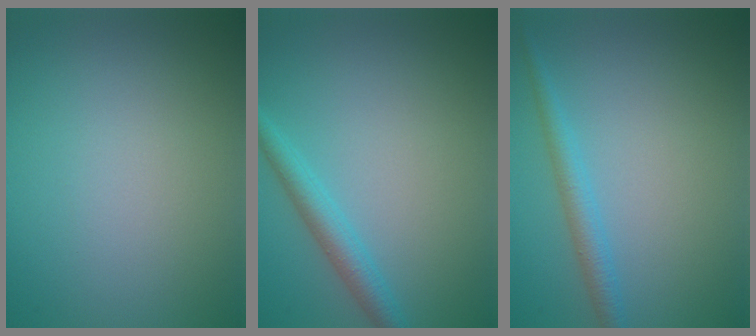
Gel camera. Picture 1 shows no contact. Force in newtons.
{"total": 2.7, "press": 2.7, "slide": 0.3}
{"total": 2.3, "press": 2.3, "slide": 0.1}